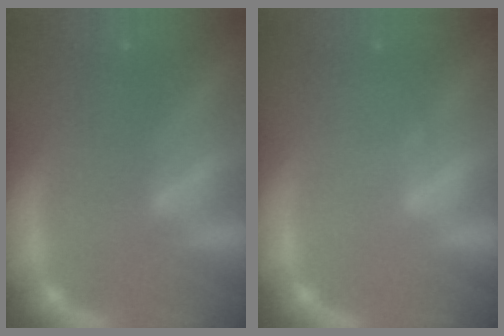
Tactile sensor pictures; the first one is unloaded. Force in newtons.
{"total": 2.0}